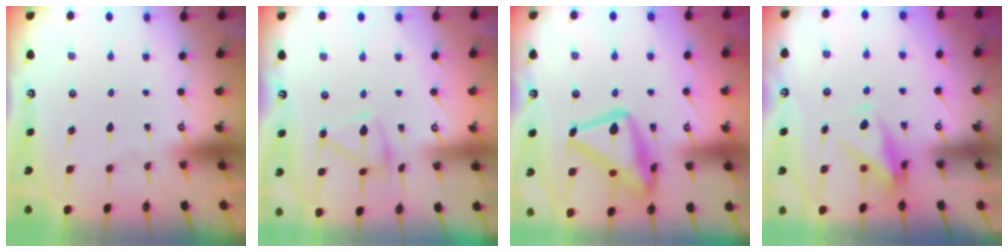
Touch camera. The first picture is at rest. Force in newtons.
{"total": 8.7, "press": 8.7, "slide": 0.3}
{"total": 20.3, "press": 20.3, "slide": 1.4}
{"total": 9.0, "press": 9.0, "slide": 1.1}